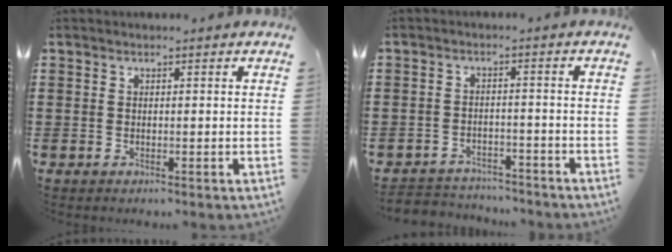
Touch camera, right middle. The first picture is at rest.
{"total": 3.2, "force": [-3.1, 0.8, -0.2], "torque": [-0.005, 0.000, -0.067]}